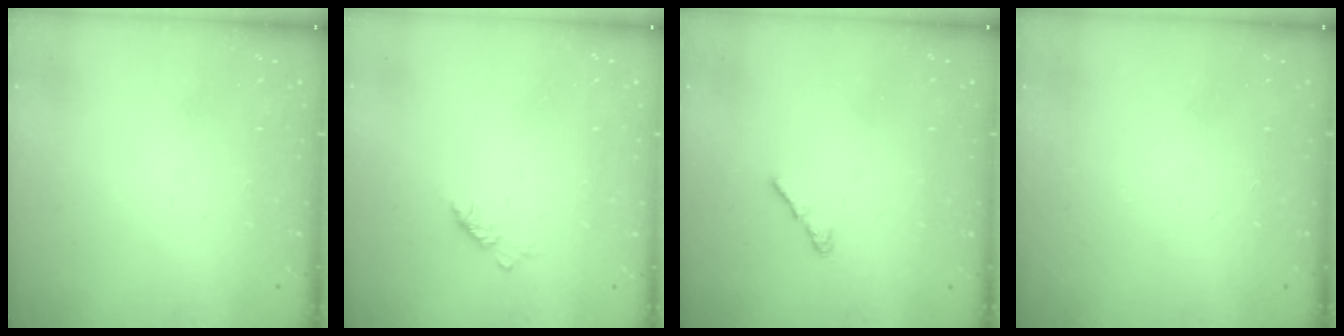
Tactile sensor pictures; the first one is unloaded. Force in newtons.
{"total": 3.8, "press": 3.7, "slide": 0.8}
{"total": 1.3, "press": 1.2, "slide": 0.6}
{"total": 0.0}